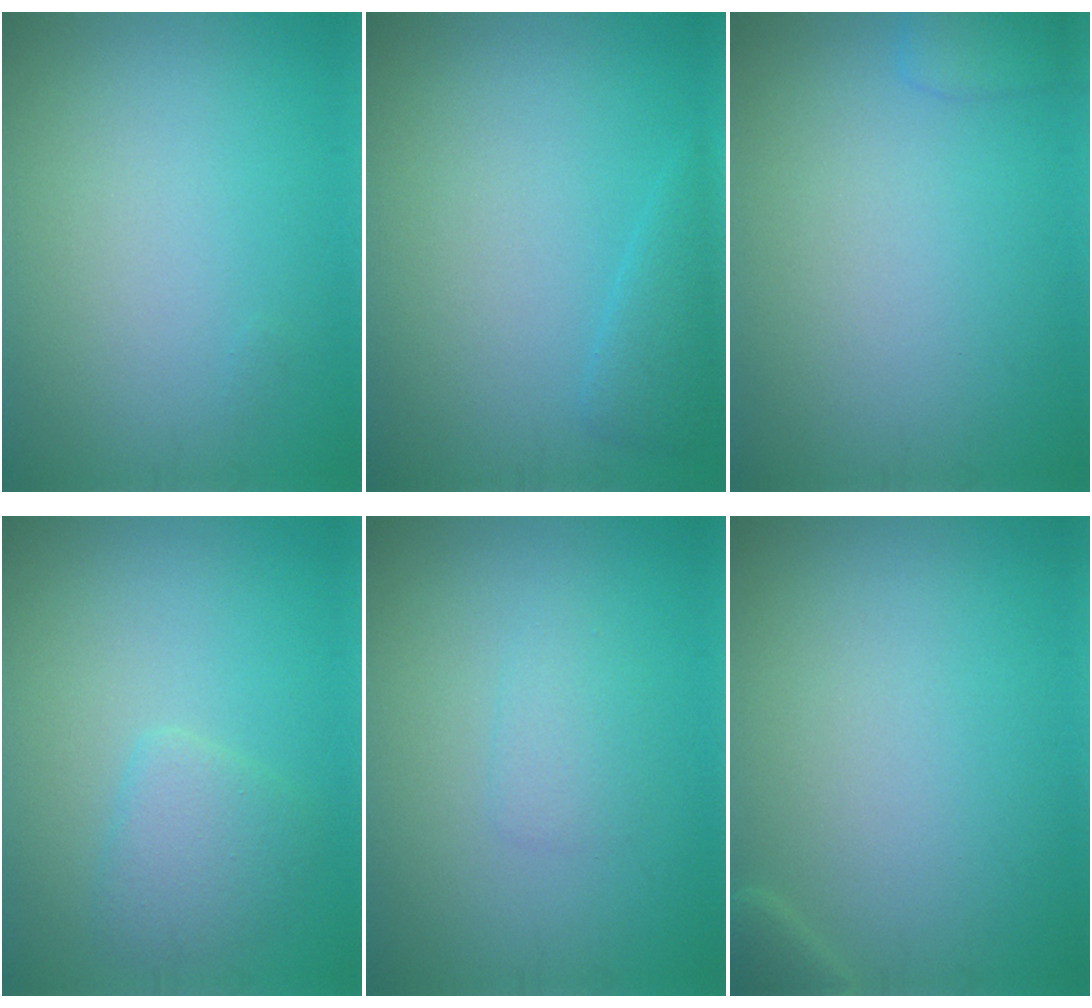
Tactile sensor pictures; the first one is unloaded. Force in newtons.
{"total": 1.7, "press": 1.7, "slide": 0.2}
{"total": 1.5, "press": 1.5, "slide": 0.1}
{"total": 2.4, "press": 2.4, "slide": 0.3}
{"total": 1.4, "press": 1.4, "slide": 0.1}
{"total": 1.1, "press": 1.1, "slide": 0.1}